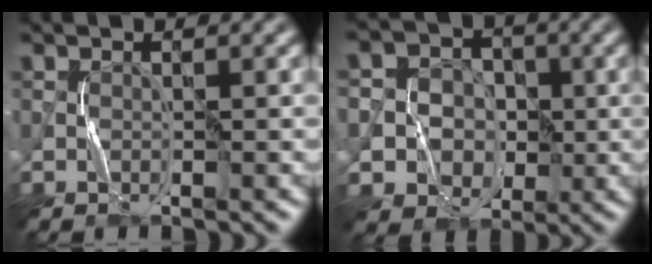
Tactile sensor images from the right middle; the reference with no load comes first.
{"total": 7.7, "force": [-1.0, 7.2, 2.4], "torque": [-0.051, 0.025, -0.047]}